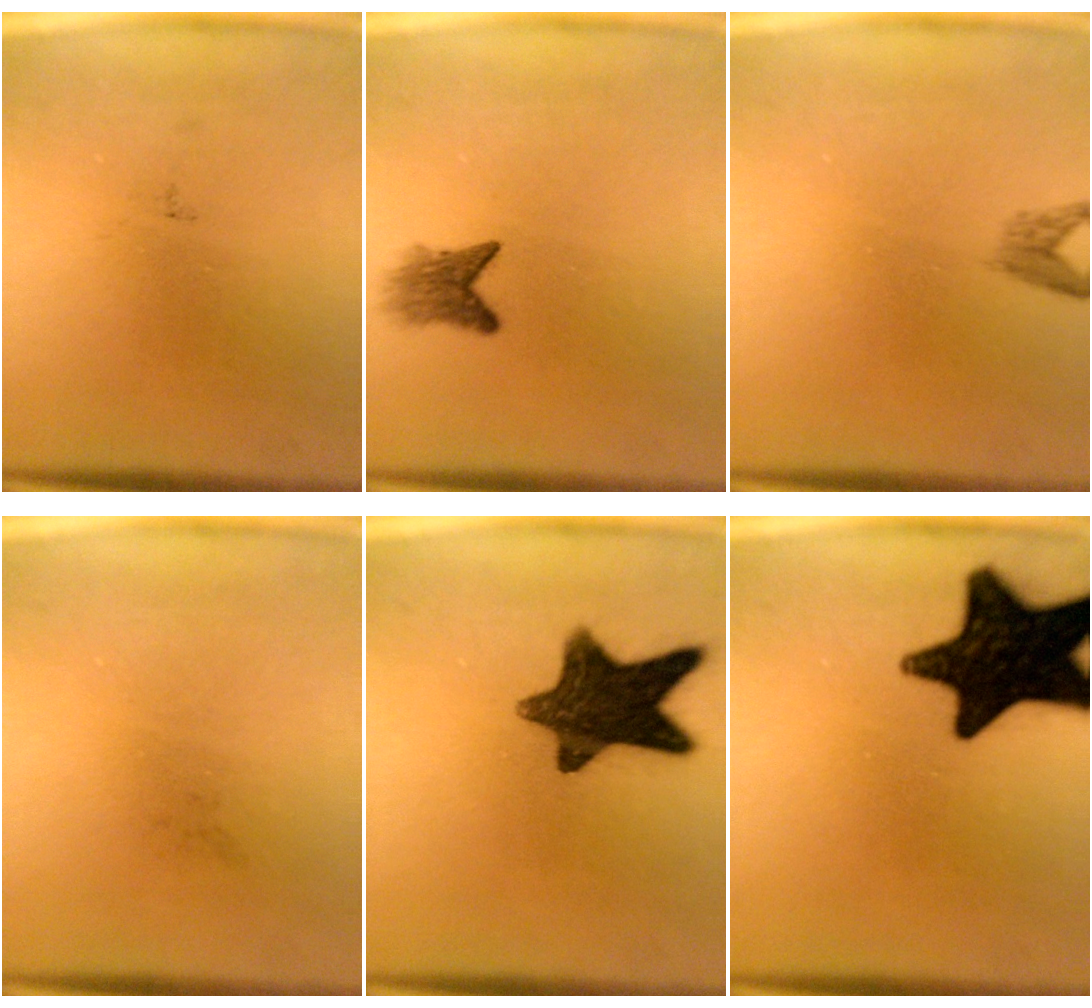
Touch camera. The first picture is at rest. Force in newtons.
{"total": 2.9}
{"total": 1.4}
{"total": 0.0}
{"total": 12.9}
{"total": 18.4}